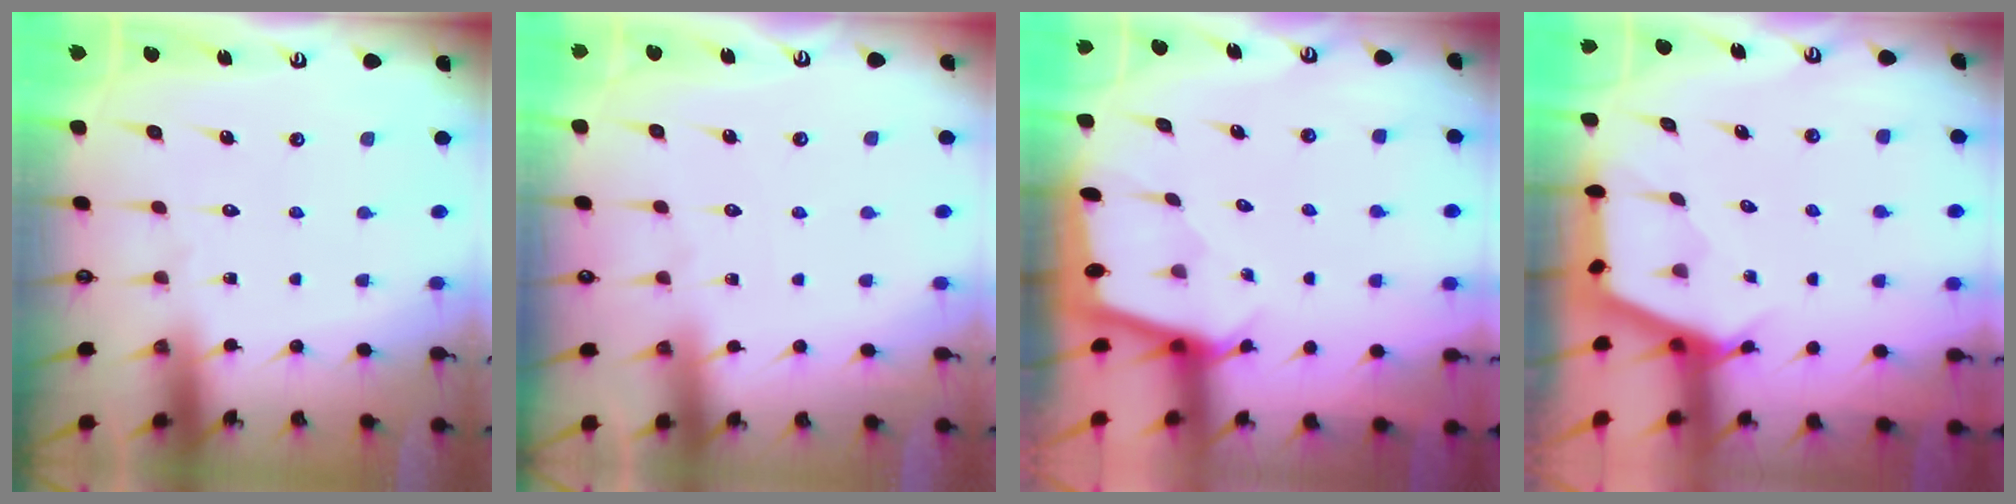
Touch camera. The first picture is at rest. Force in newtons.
{"total": 1.8, "press": 1.8, "slide": 0.3}
{"total": 1.7, "press": 1.6, "slide": 0.2}
{"total": 2.6, "press": 2.6, "slide": 0.4}